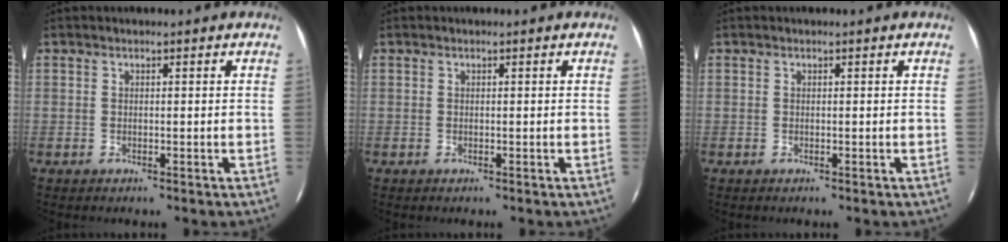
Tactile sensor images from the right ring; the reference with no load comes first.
{"total": 0.0}
{"total": 0.0}